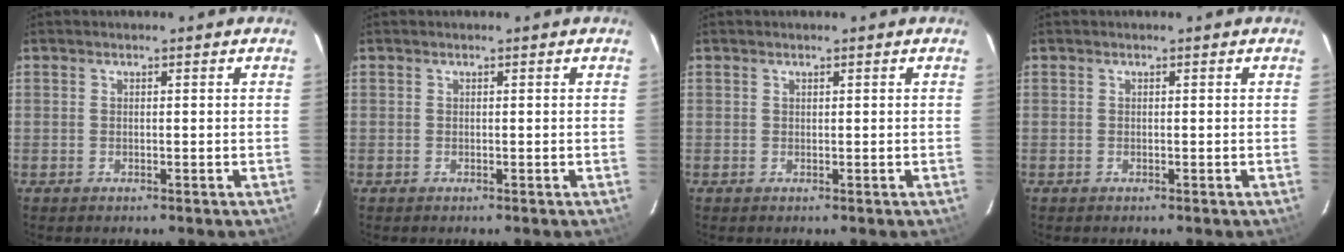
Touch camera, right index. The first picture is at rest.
{"total": 0.0}
{"total": 0.0}
{"total": 0.0}